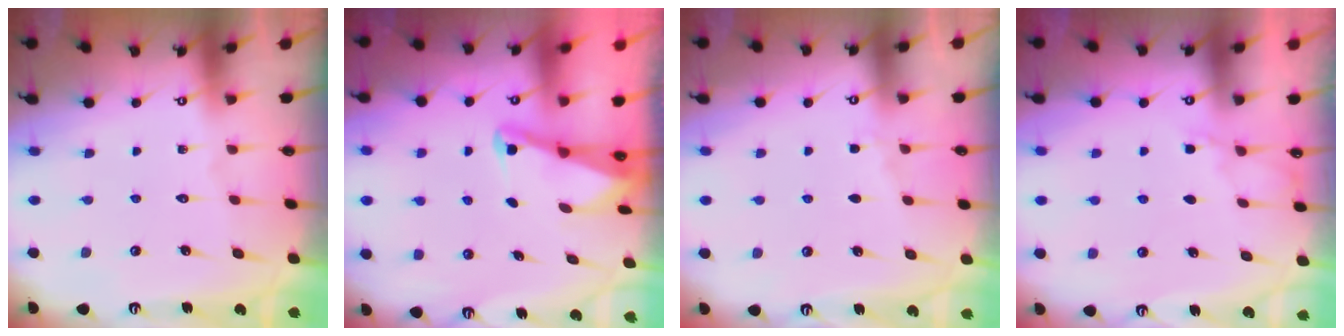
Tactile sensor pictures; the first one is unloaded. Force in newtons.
{"total": 2.2, "press": 2.2, "slide": 0.3}
{"total": 2.8, "press": 2.8, "slide": 0.5}
{"total": 3.3, "press": 3.3, "slide": 0.6}